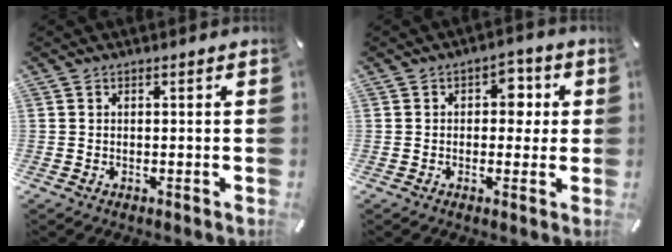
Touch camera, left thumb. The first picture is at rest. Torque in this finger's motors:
{"motor_torque": [0.68, 1.01, 0.42, -0.30, 0.11]}